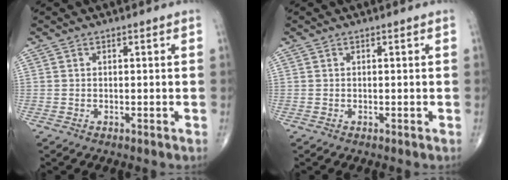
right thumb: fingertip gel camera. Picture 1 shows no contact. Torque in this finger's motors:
{"motor_torque": [0.00, 0.00, -0.04, 0.04, 0.00]}